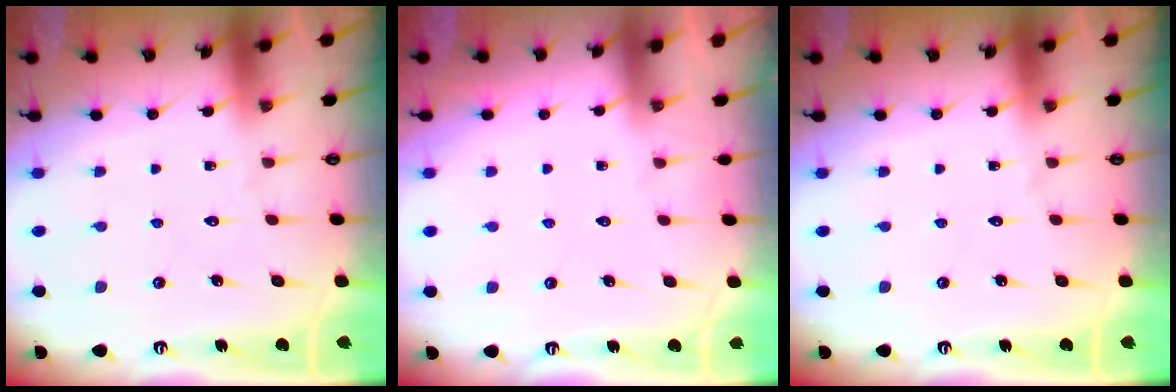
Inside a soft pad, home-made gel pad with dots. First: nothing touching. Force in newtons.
{"total": 0.0}
{"total": 0.0}